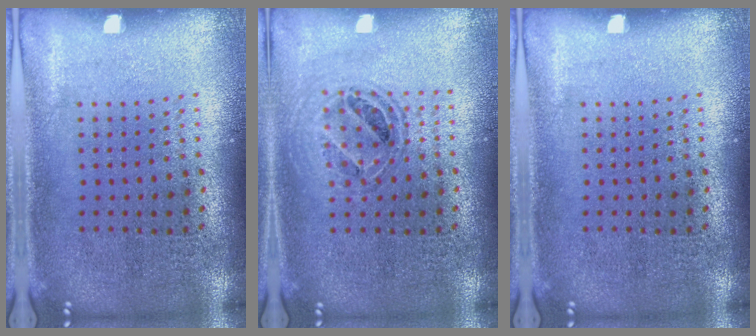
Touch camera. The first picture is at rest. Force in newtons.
{"total": 0.8, "press": 0.8, "slide": 0.0}
{"total": 0.0}